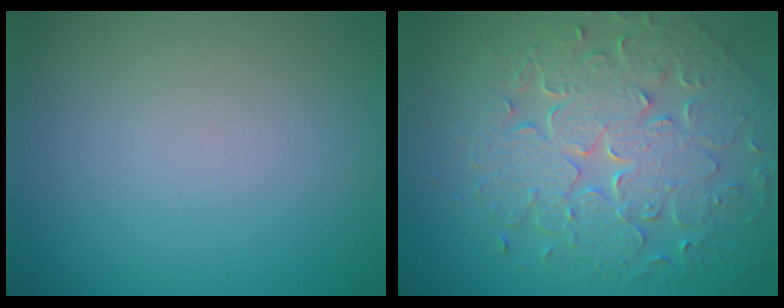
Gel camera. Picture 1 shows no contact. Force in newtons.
{"total": 8.7, "press": 6.3, "slide": 6.1}